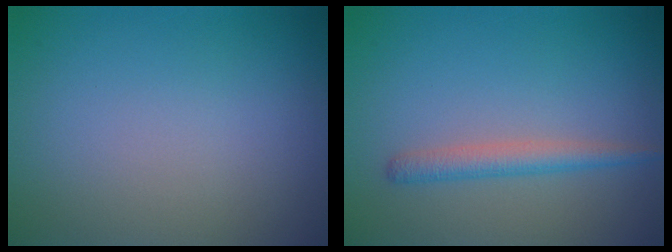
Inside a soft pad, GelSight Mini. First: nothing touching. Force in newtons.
{"total": 2.1, "press": 2.1, "slide": 0.1}